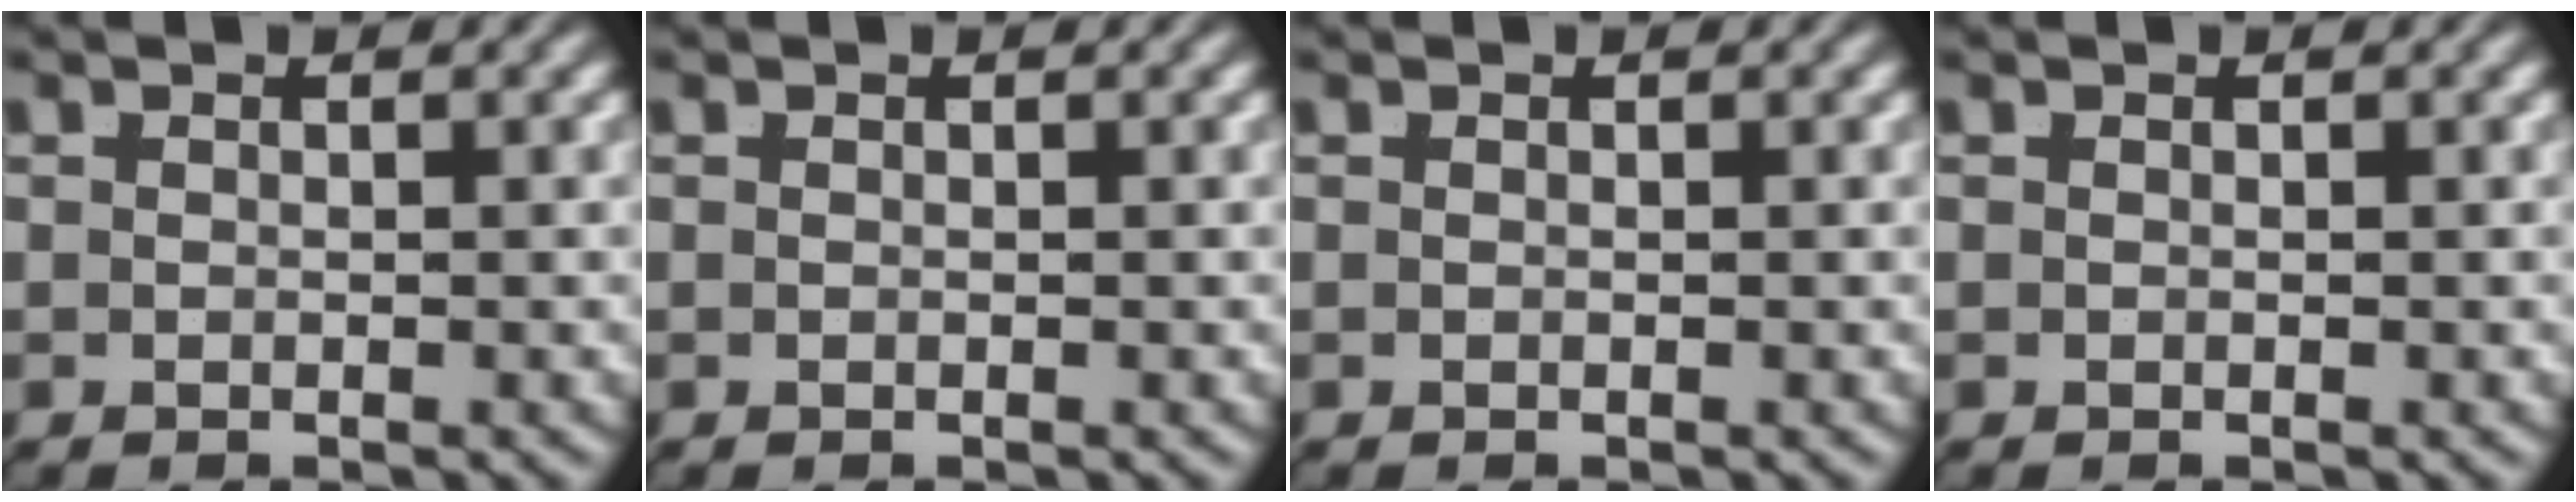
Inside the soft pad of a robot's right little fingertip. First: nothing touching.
{"total": 0.0}
{"total": 0.0}
{"total": 0.0}